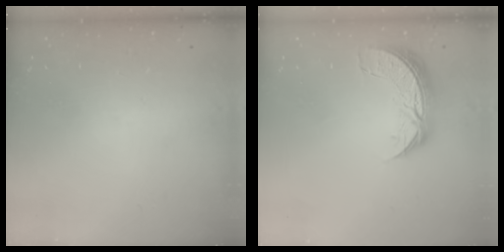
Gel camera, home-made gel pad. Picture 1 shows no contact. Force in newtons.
{"total": 8.6, "press": 8.6, "slide": 0.6}